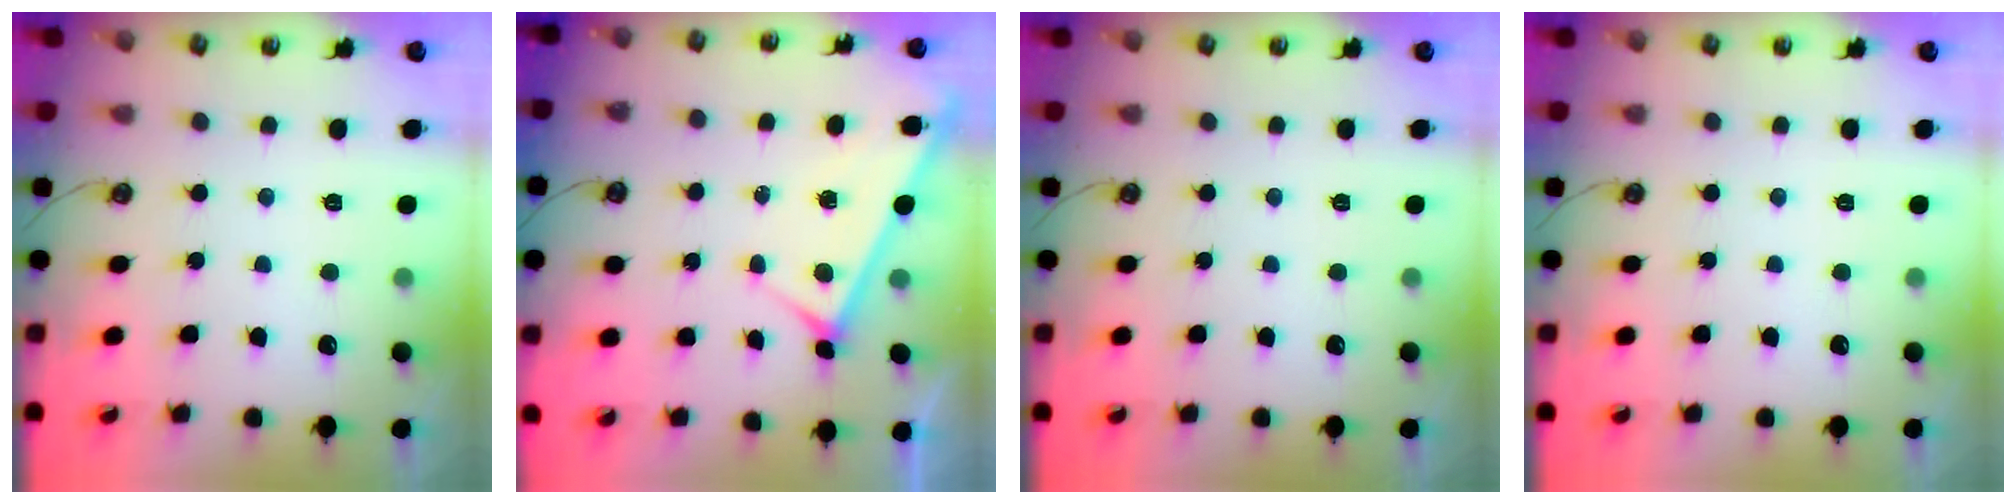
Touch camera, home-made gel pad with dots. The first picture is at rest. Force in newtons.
{"total": 3.8, "press": 3.8, "slide": 0.5}
{"total": 0.0}
{"total": 0.0}